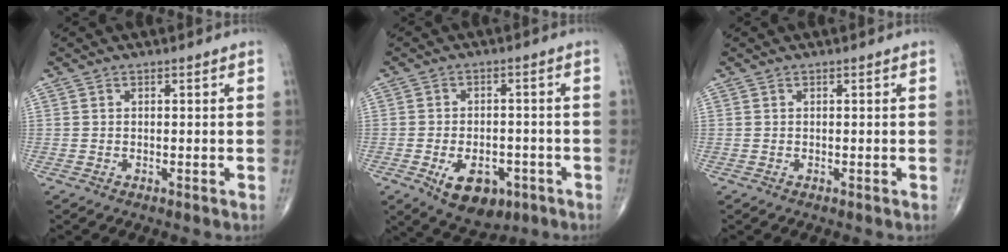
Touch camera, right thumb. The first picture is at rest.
{"total": 8.8, "force": [-3.6, 5.4, 6.0], "torque": [-0.076, 0.009, -0.042]}
{"total": 0.0}